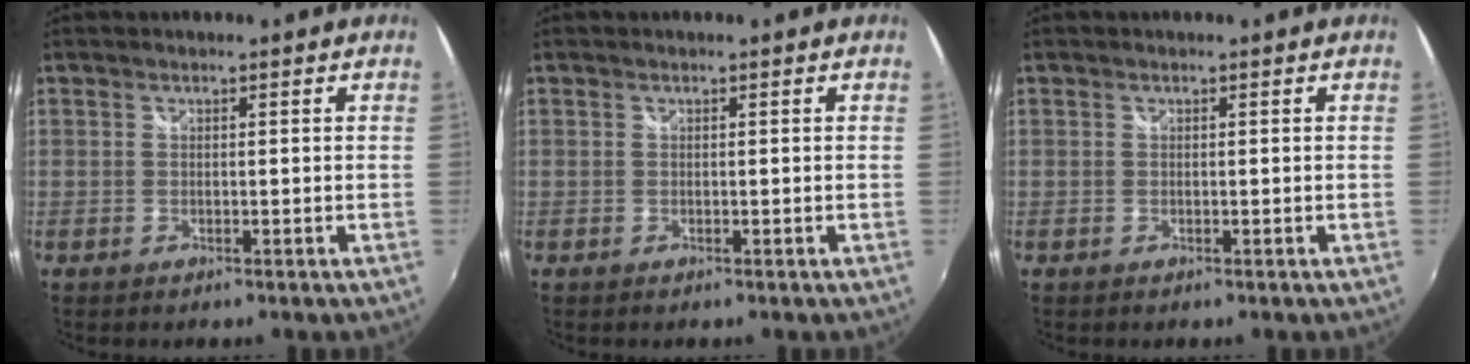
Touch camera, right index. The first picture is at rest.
{"total": 0.0}
{"total": 0.0}